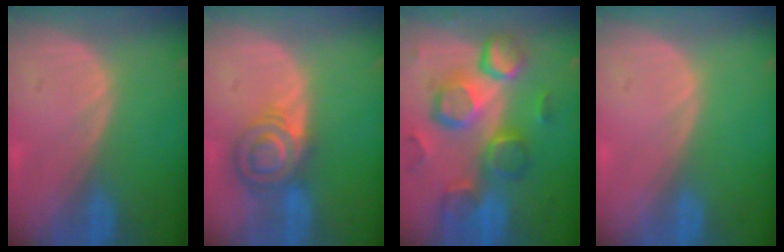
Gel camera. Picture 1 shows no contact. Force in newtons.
{"total": 6.8, "press": 6.5, "slide": 2.2}
{"total": 12.3, "press": 10.7, "slide": 6.1}
{"total": 0.0}